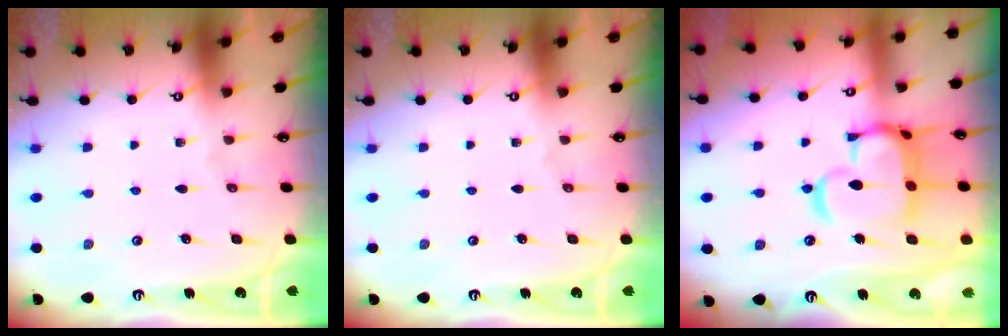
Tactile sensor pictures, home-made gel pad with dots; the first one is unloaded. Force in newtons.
{"total": 0.0}
{"total": 15.5, "press": 15.4, "slide": 1.6}